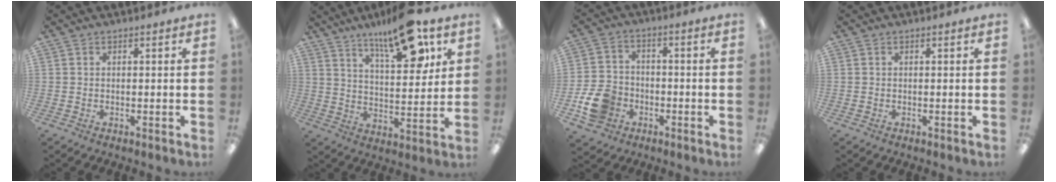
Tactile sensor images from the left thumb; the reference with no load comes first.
{"total": 16.6, "force": [11.3, 5.6, 10.8], "torque": [-0.162, -0.056, 0.185]}
{"total": 9.7, "force": [-3.9, 7.7, 4.5], "torque": [-0.107, 0.029, -0.067]}
{"total": 0.0}